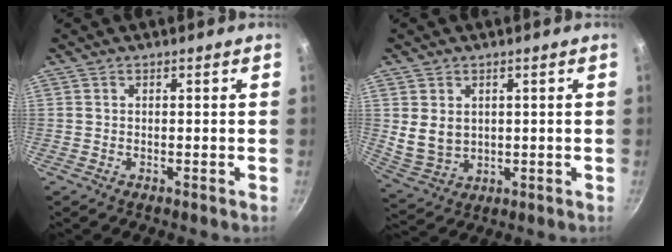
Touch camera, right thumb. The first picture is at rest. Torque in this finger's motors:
{"motor_torque": [-0.29, 2.24, 0.67, -0.05, 0.41]}